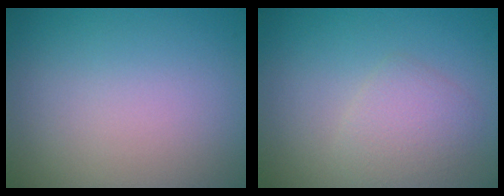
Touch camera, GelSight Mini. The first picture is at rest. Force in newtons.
{"total": 2.2, "press": 2.2, "slide": 0.1}